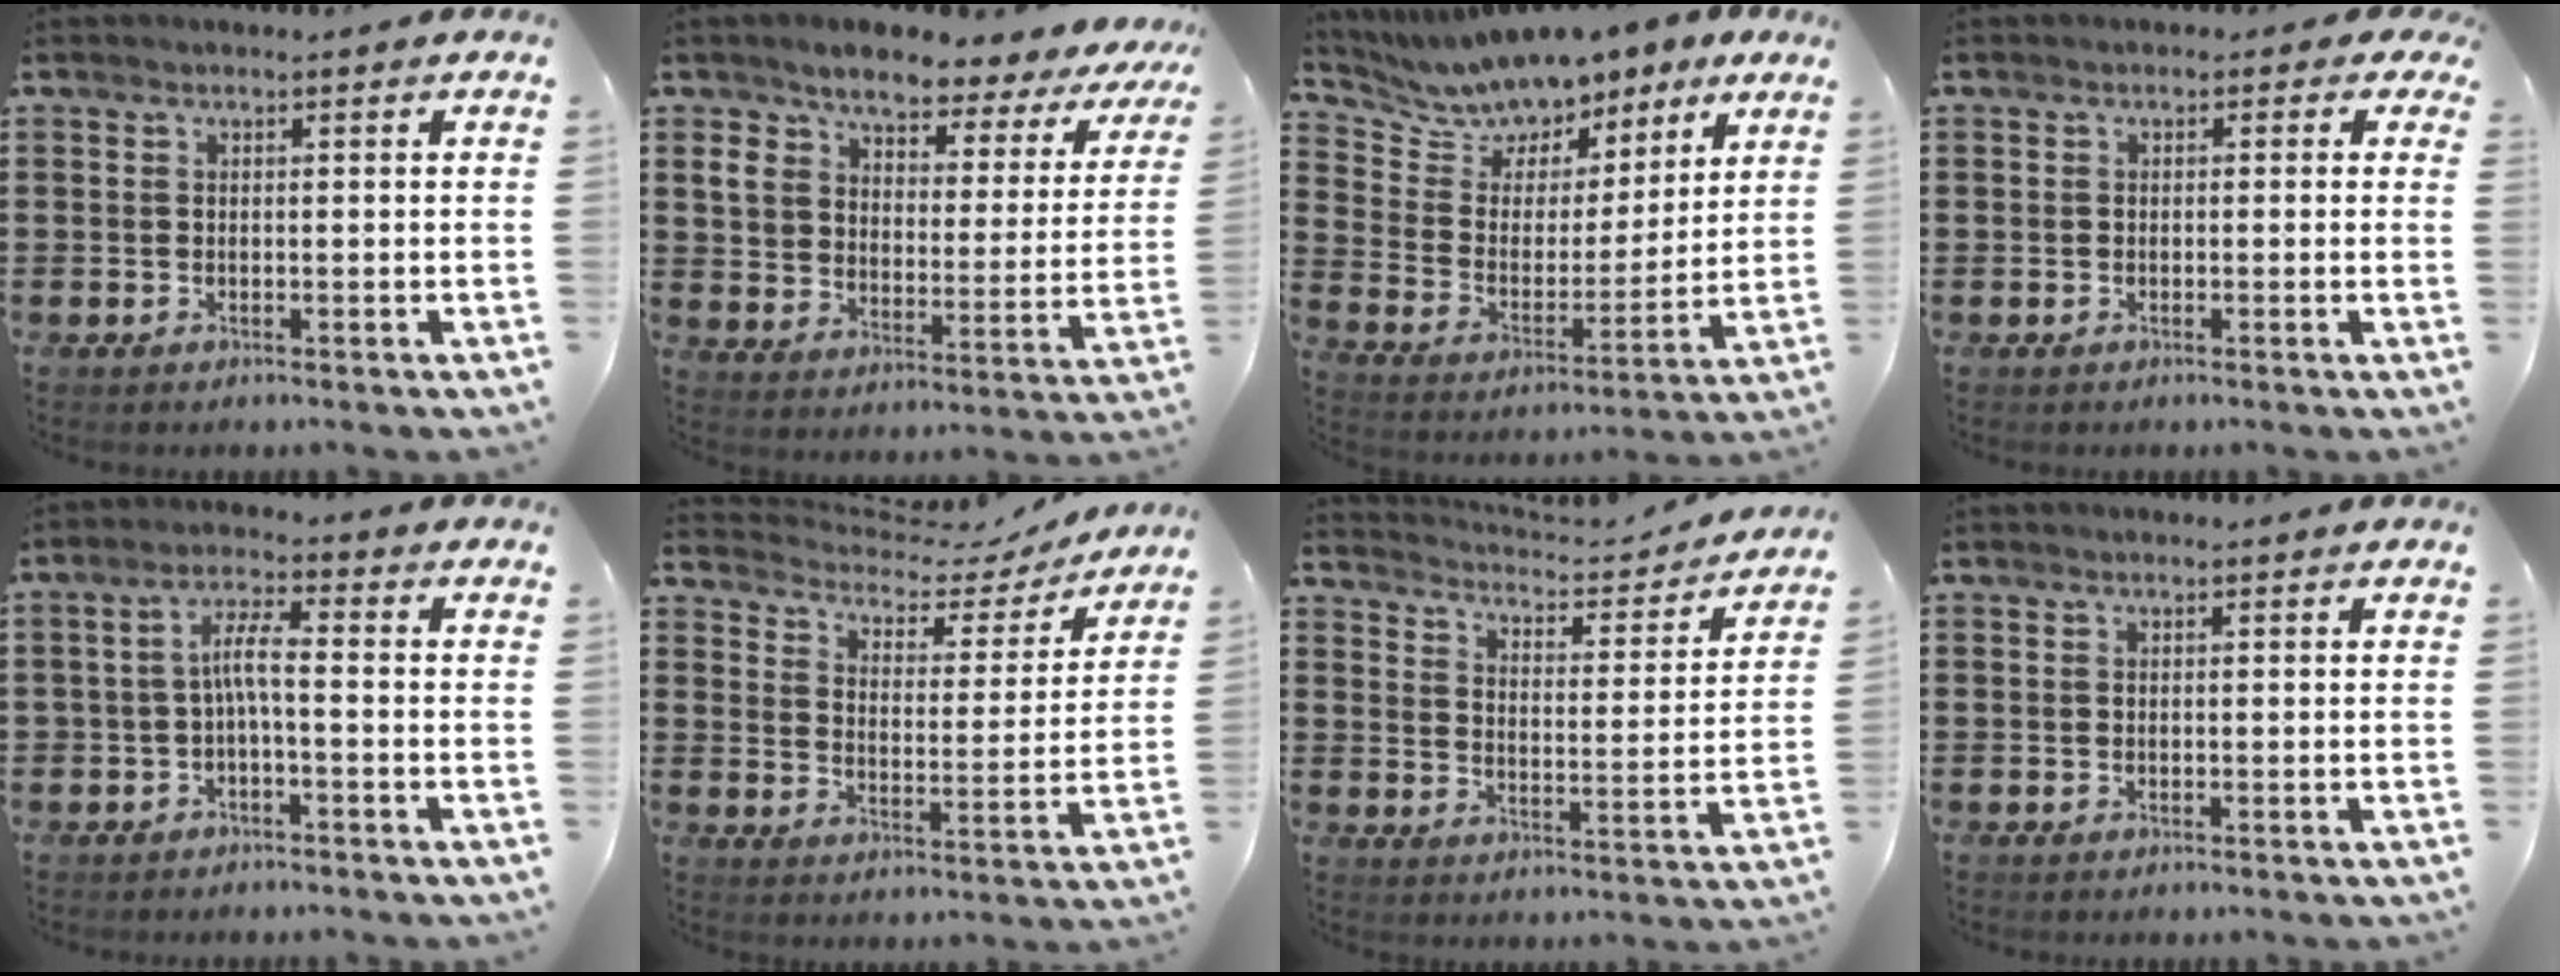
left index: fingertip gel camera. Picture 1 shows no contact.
{"total": 6.7, "force": [5.8, 2.3, 2.4], "torque": [-0.081, -0.031, 0.097]}
{"total": 8.1, "force": [7.7, 2.5, 0.1], "torque": [-0.059, -0.057, 0.139]}
{"total": 1.4, "force": [-0.3, 1.2, 0.5], "torque": [-0.015, 0.007, -0.008]}
{"total": 4.3, "force": [-1.1, 1.2, 4.0], "torque": [-0.083, 0.010, -0.026]}
{"total": 4.2, "force": [4.0, 1.3, 0.5], "torque": [-0.030, -0.030, 0.060]}
{"total": 3.3, "force": [3.3, 0.1, 0.2], "torque": [-0.028, -0.032, 0.048]}
{"total": 0.0}